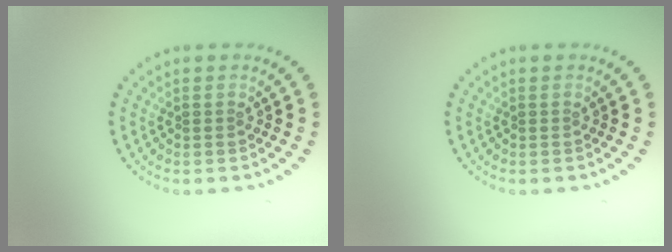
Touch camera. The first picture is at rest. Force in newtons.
{"total": 0.0}